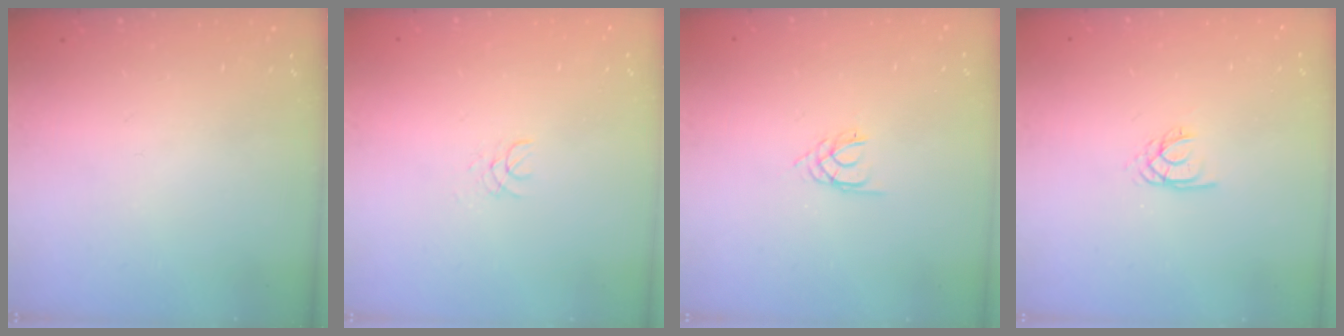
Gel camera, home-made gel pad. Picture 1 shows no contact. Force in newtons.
{"total": 1.3, "press": 1.3, "slide": 0.1}
{"total": 1.6, "press": 1.6, "slide": 0.3}
{"total": 2.0, "press": 1.9, "slide": 0.4}